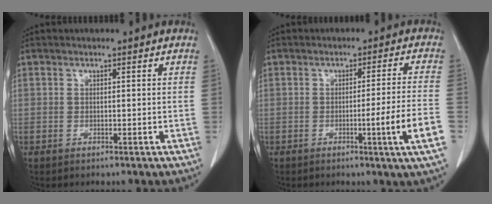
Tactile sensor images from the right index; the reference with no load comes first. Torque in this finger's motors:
{"motor_torque": [0.80, -0.25, 0.40, 0.06]}